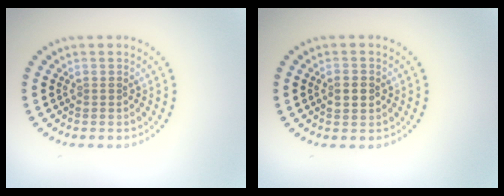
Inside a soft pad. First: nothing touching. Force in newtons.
{"total": 2.3, "press": 2.2, "slide": 0.1}